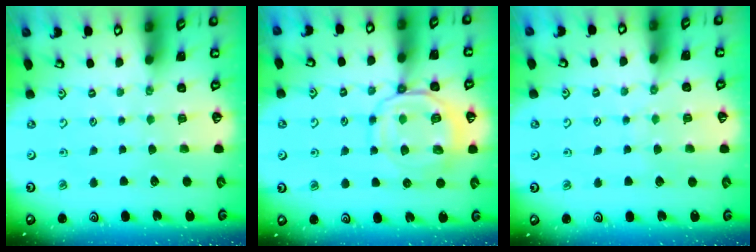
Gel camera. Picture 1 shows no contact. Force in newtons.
{"total": 11.7, "press": 11.6, "slide": 1.2}
{"total": 4.6, "press": 4.6, "slide": 0.4}